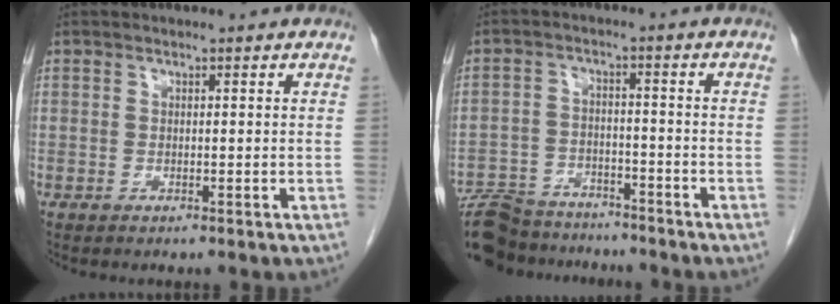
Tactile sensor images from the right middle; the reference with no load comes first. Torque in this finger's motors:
{"motor_torque": [0.53, -0.36, 0.33, 0.06]}